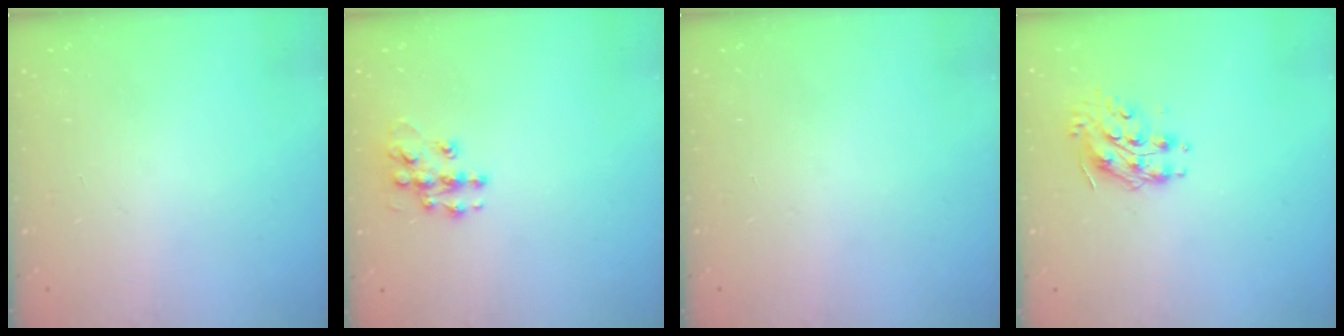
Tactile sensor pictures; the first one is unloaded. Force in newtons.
{"total": 10.2, "press": 10.2, "slide": 0.5}
{"total": 0.0}
{"total": 9.0, "press": 9.0, "slide": 0.4}